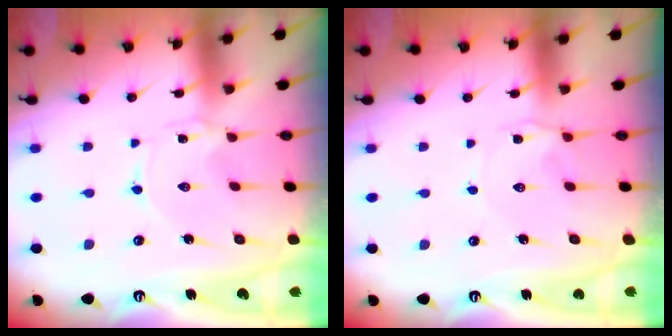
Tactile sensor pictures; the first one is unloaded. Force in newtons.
{"total": 2.7, "press": 2.6, "slide": 0.4}